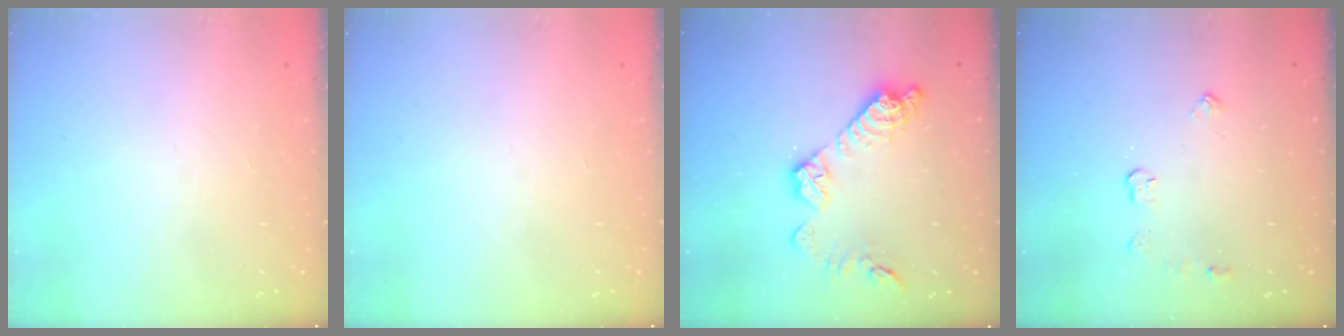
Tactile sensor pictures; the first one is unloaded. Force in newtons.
{"total": 0.0}
{"total": 12.9, "press": 12.9, "slide": 0.7}
{"total": 3.7, "press": 3.7, "slide": 0.6}